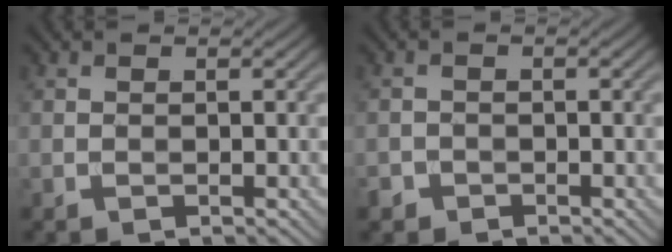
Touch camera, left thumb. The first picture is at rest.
{"total": 1.6, "force": [-1.1, 1.2, 0.2], "torque": [-0.001, -0.003, -0.025]}